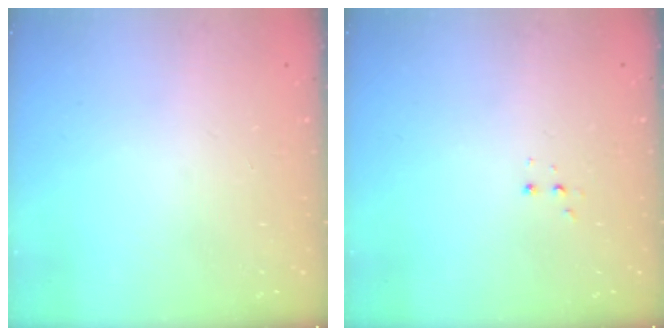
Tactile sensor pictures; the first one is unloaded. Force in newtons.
{"total": 2.8, "press": 2.7, "slide": 0.5}